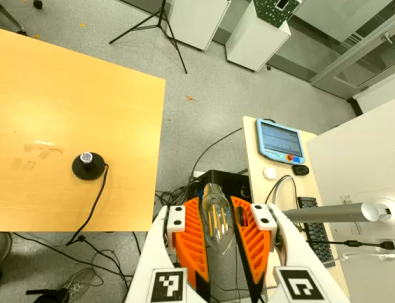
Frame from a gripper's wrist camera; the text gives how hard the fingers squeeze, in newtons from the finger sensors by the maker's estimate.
{"total": 12.4, "left": 12.6, "right": 12.3}